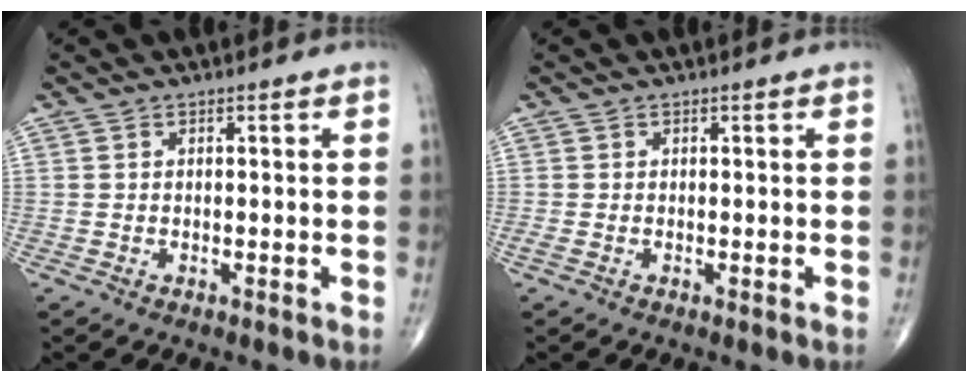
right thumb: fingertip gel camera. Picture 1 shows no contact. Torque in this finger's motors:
{"motor_torque": [1.15, 0.35, 0.22, -0.57, 0.01]}